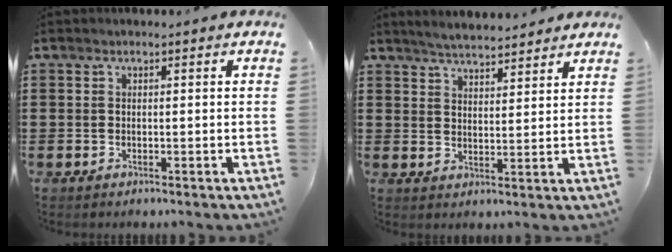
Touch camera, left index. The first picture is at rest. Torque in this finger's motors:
{"motor_torque": [-0.41, 0.52, -0.10, -0.05]}